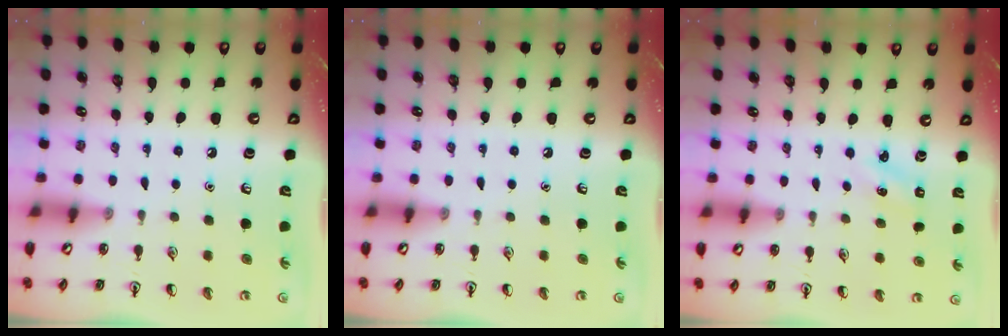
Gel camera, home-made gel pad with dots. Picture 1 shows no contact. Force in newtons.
{"total": 0.0}
{"total": 1.4, "press": 1.3, "slide": 0.6}